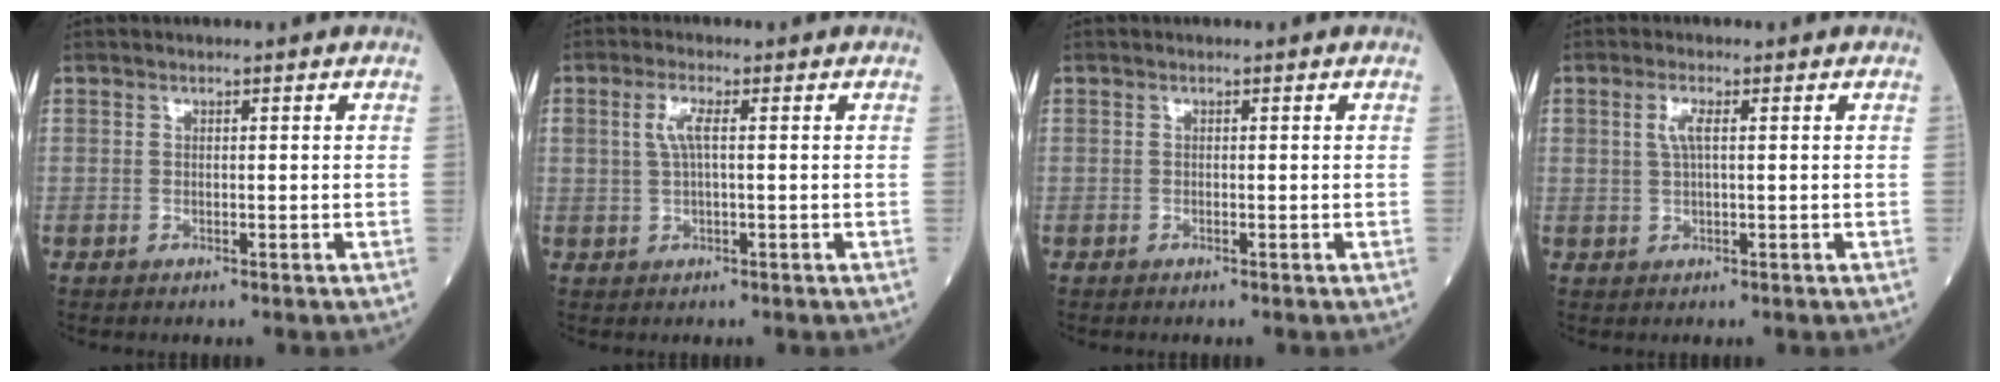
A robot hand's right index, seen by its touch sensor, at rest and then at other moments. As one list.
[{"total": 3.0, "force": [0.6, 0.7, 2.8], "torque": [-0.063, 0.007, 0.014]}, {"total": 0.0}, {"total": 2.5, "force": [0.7, 0.6, 2.3], "torque": [-0.051, 0.005, 0.015]}]